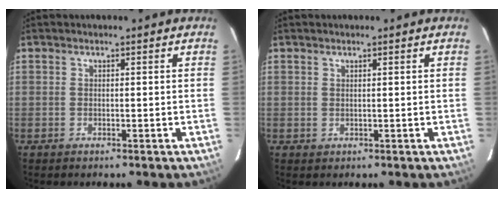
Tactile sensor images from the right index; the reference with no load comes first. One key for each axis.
{"total": 0.5, "fx": 0.4, "fy": 0.1, "fz": 0.3, "tx": -0.010, "ty": 0.004, "tz": 0.008}